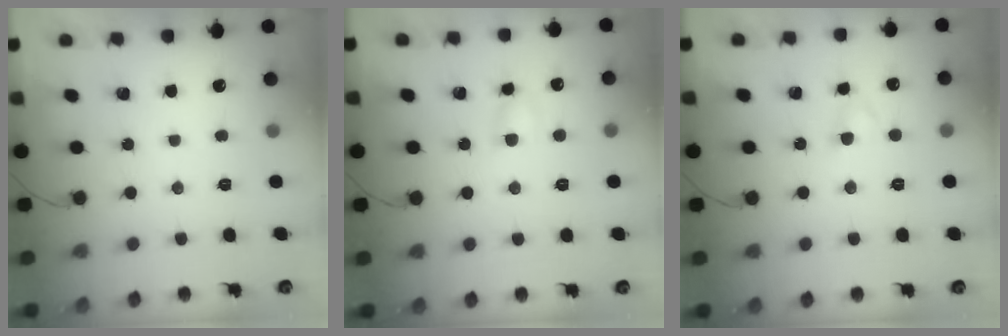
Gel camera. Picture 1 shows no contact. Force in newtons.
{"total": 3.7, "press": 3.7, "slide": 0.7}
{"total": 2.7, "press": 2.5, "slide": 1.2}